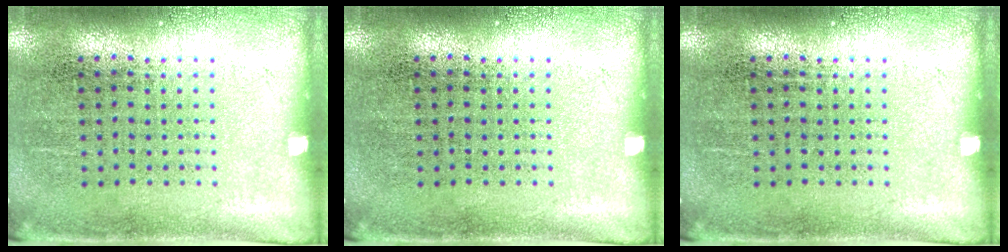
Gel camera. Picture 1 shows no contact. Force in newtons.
{"total": 0.0}
{"total": 0.0}